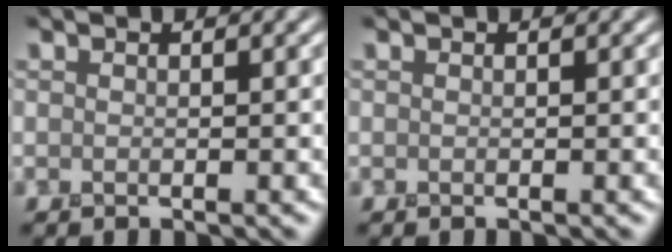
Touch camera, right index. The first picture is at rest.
{"total": 0.0}